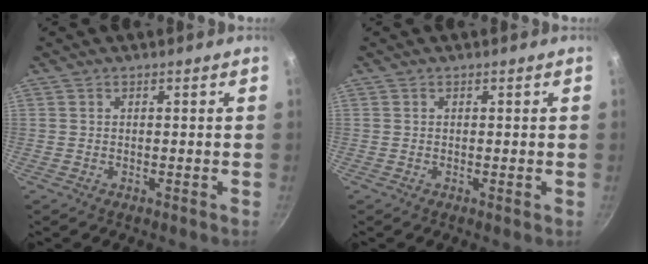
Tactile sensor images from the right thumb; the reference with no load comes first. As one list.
[{"total": 0.6, "force": [-0.1, 0.1, 0.5], "torque": [-0.011, -0.003, -0.003]}]